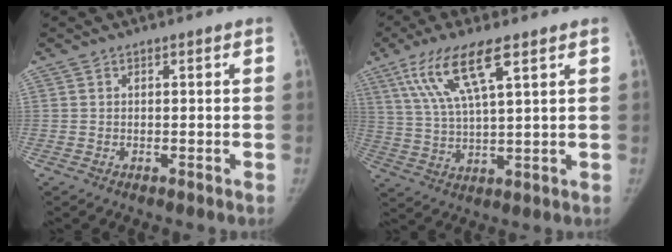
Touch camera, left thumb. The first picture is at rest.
{"total": 12.1, "force": [6.2, 2.8, 10.0], "torque": [-0.212, -0.014, 0.124]}